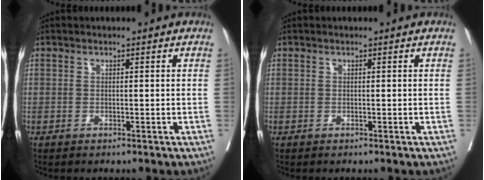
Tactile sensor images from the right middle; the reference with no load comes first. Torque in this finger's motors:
{"motor_torque": [0.00, 0.00, 0.00, -0.01]}